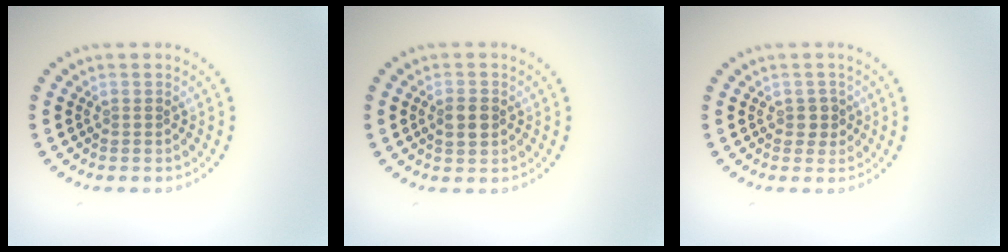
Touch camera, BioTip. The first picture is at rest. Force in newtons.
{"total": 2.1, "press": 2.1, "slide": 0.0}
{"total": 1.3, "press": 1.1, "slide": 0.6}